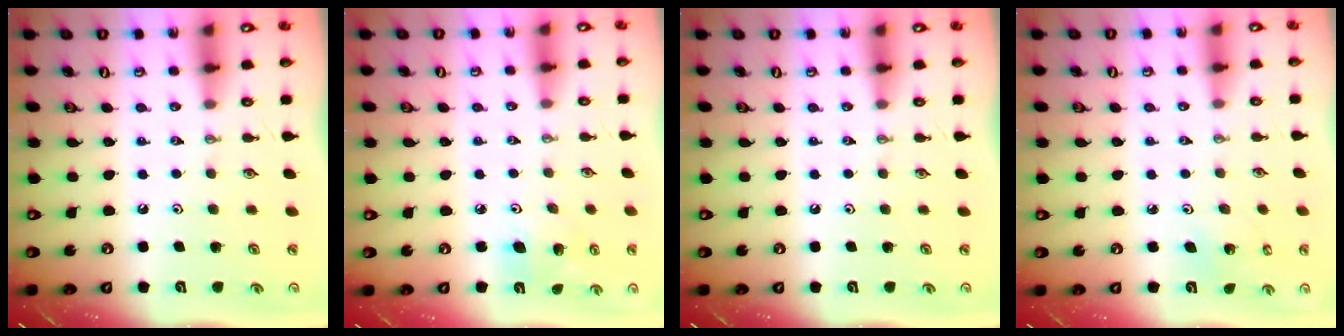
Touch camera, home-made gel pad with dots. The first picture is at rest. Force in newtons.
{"total": 7.4, "press": 7.3, "slide": 1.2}
{"total": 0.0}
{"total": 2.7, "press": 2.7, "slide": 0.2}